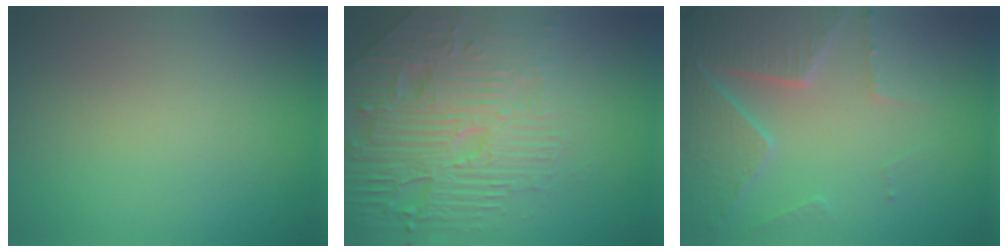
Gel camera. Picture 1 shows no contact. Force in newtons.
{"total": 8.4, "press": 6.1, "slide": 5.7}
{"total": 5.0, "press": 4.5, "slide": 2.2}